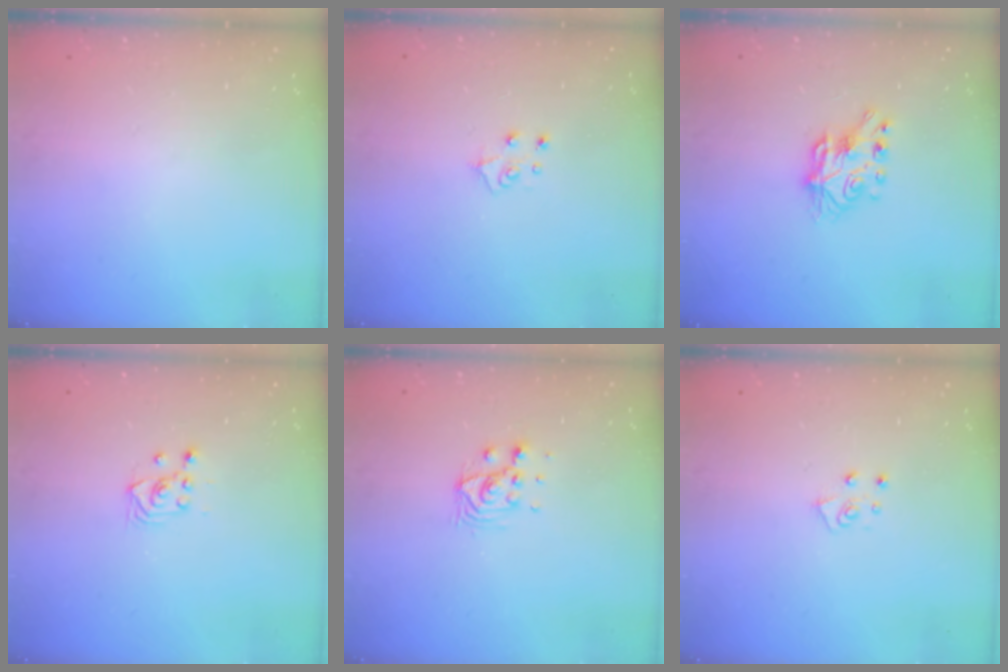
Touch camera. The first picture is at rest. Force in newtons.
{"total": 5.6, "press": 5.6, "slide": 0.5}
{"total": 6.9, "press": 6.9, "slide": 0.5}
{"total": 3.4, "press": 3.0, "slide": 1.6}
{"total": 7.6, "press": 7.6, "slide": 0.3}
{"total": 6.4, "press": 6.4, "slide": 0.6}